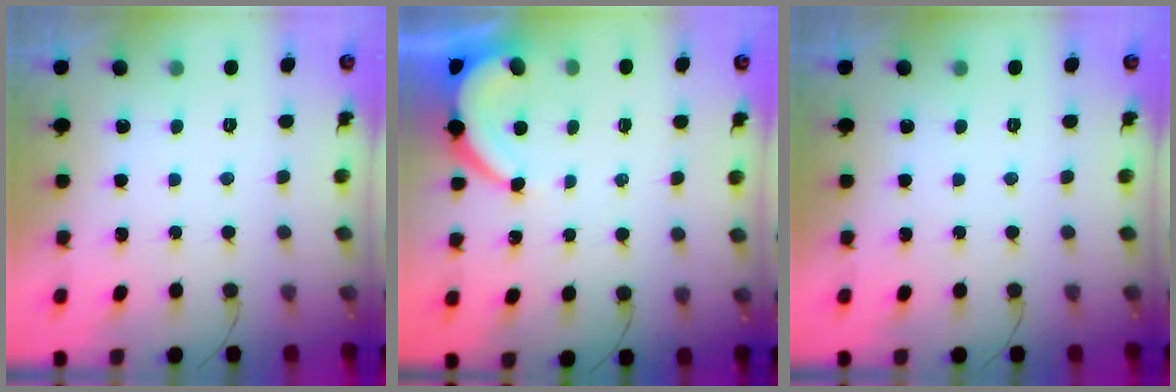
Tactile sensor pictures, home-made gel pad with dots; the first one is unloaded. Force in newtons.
{"total": 4.6, "press": 4.5, "slide": 0.7}
{"total": 0.0}